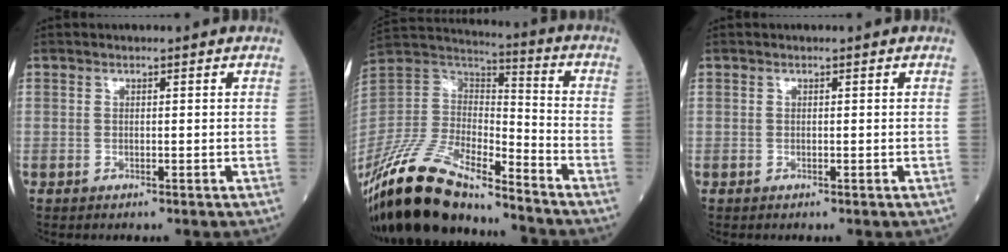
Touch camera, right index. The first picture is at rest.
{"total": 20.9, "force": [-17.5, 5.0, 10.4], "torque": [-0.235, -0.001, -0.333]}
{"total": 0.0}